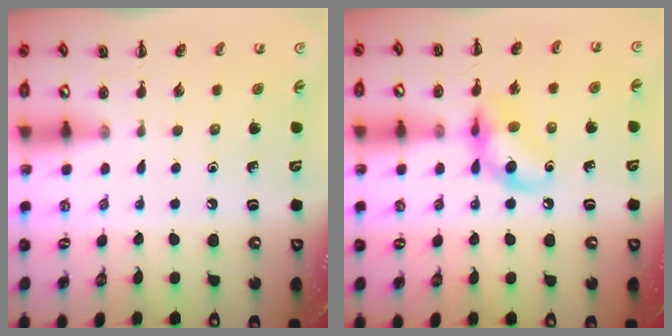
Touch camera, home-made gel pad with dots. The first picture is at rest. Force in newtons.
{"total": 13.1, "press": 13.0, "slide": 2.0}